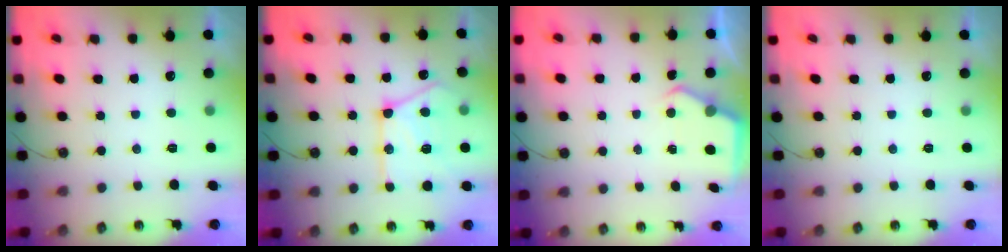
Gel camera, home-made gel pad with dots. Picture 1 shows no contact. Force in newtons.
{"total": 18.6, "press": 18.5, "slide": 1.6}
{"total": 3.9, "press": 3.9, "slide": 0.4}
{"total": 0.0}